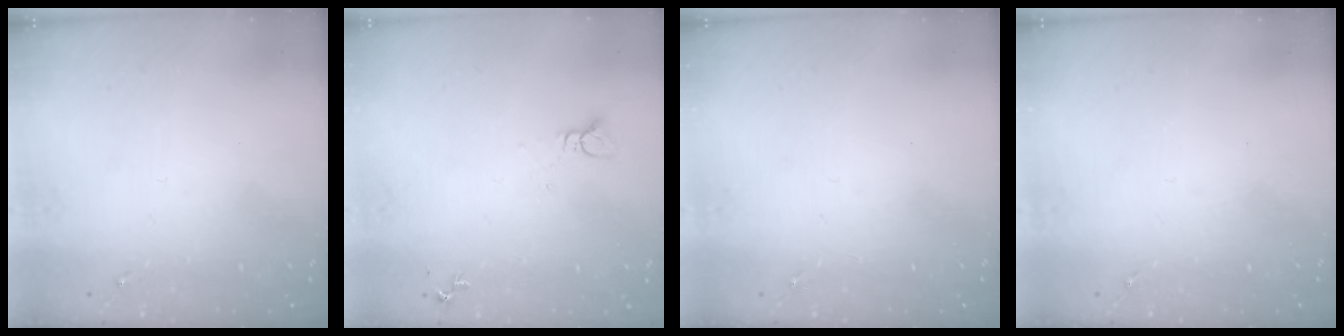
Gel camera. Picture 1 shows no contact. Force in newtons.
{"total": 2.8, "press": 2.8, "slide": 0.1}
{"total": 0.0}
{"total": 0.0}